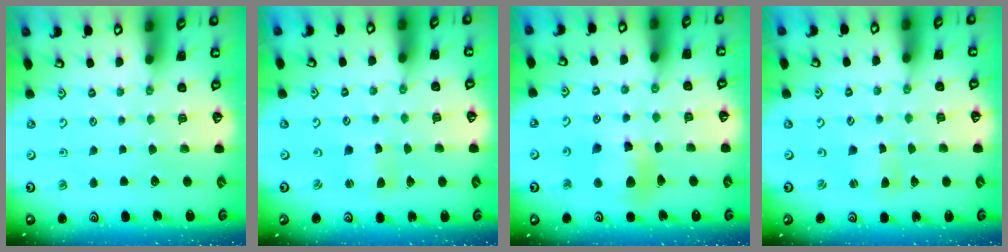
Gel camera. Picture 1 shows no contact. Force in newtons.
{"total": 1.6, "press": 1.5, "slide": 0.4}
{"total": 8.9, "press": 8.9, "slide": 1.1}
{"total": 1.0, "press": 1.0, "slide": 0.2}